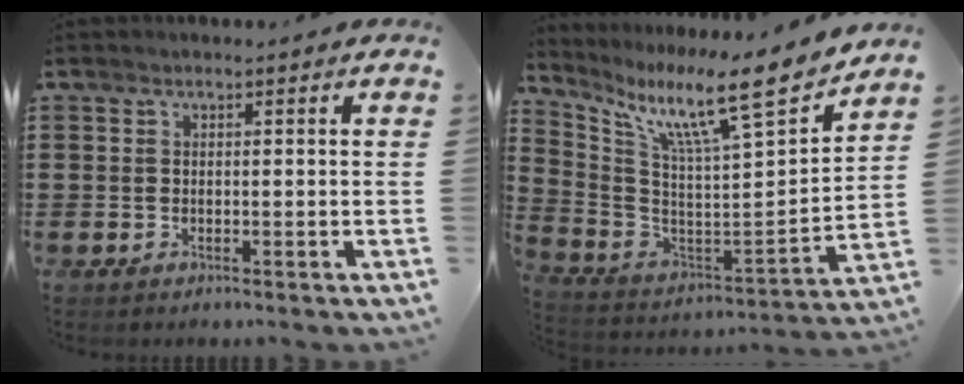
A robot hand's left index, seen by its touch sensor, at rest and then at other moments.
{"total": 12.5, "force": [9.2, 1.0, 8.5], "torque": [-0.174, -0.075, 0.139]}